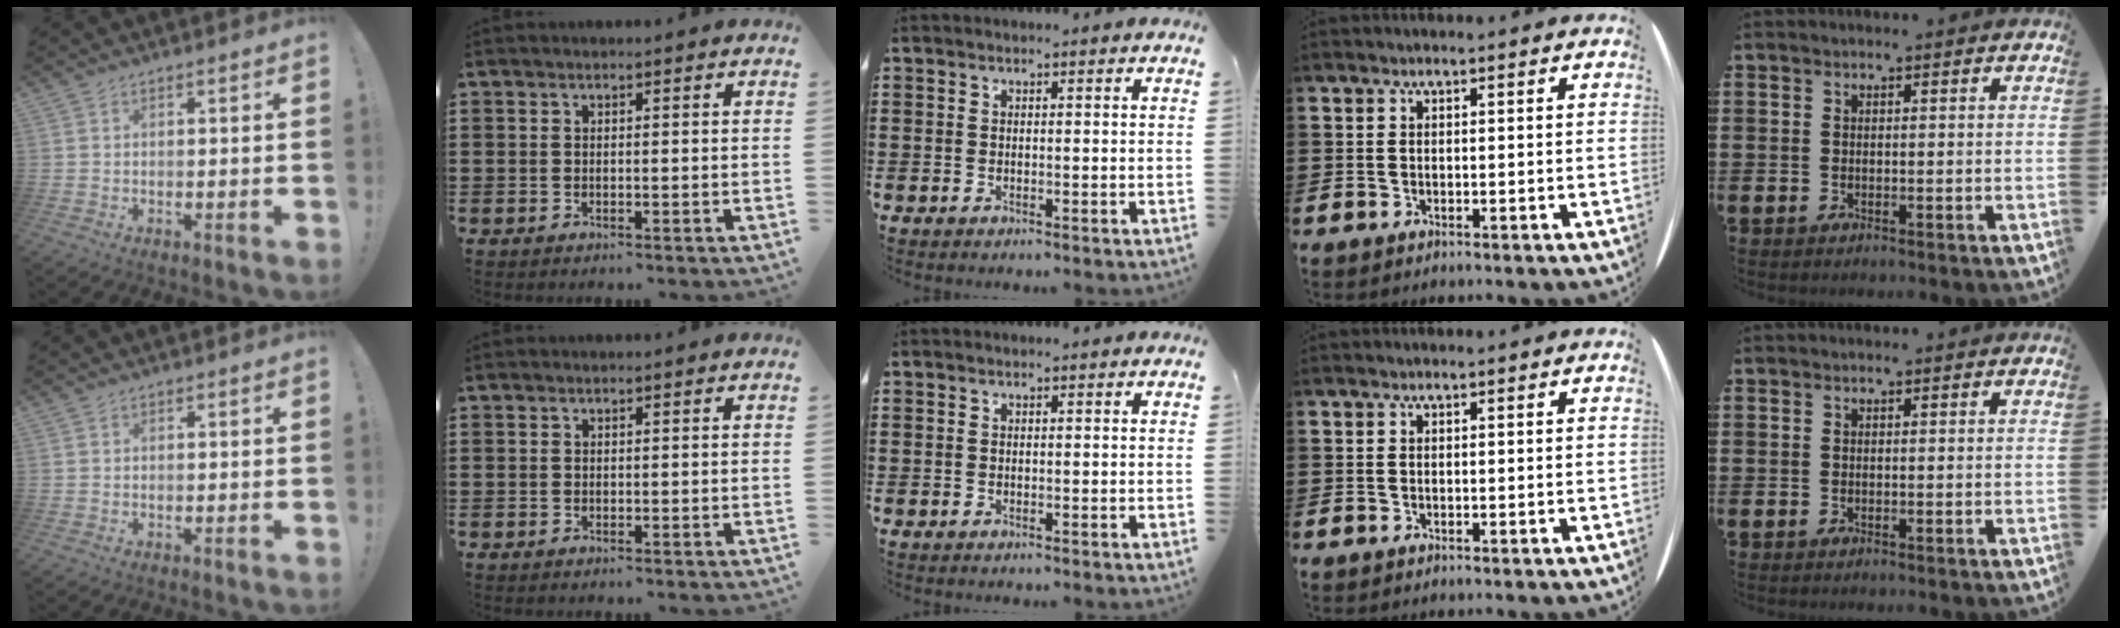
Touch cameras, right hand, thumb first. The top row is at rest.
{}